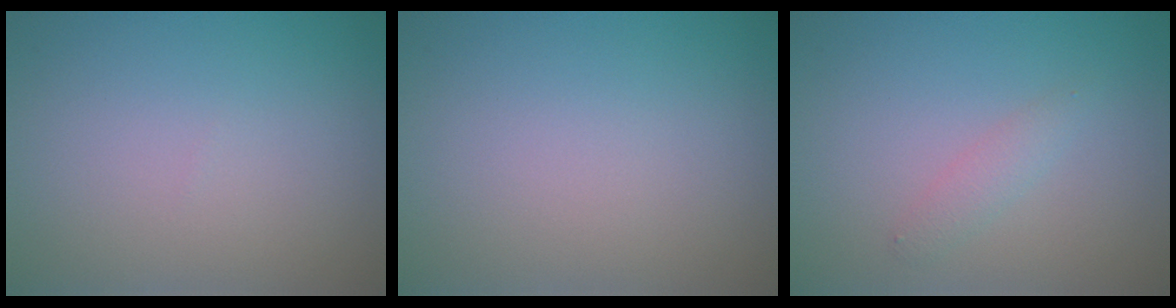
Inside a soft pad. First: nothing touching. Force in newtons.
{"total": 0.0}
{"total": 1.3, "press": 1.3, "slide": 0.0}